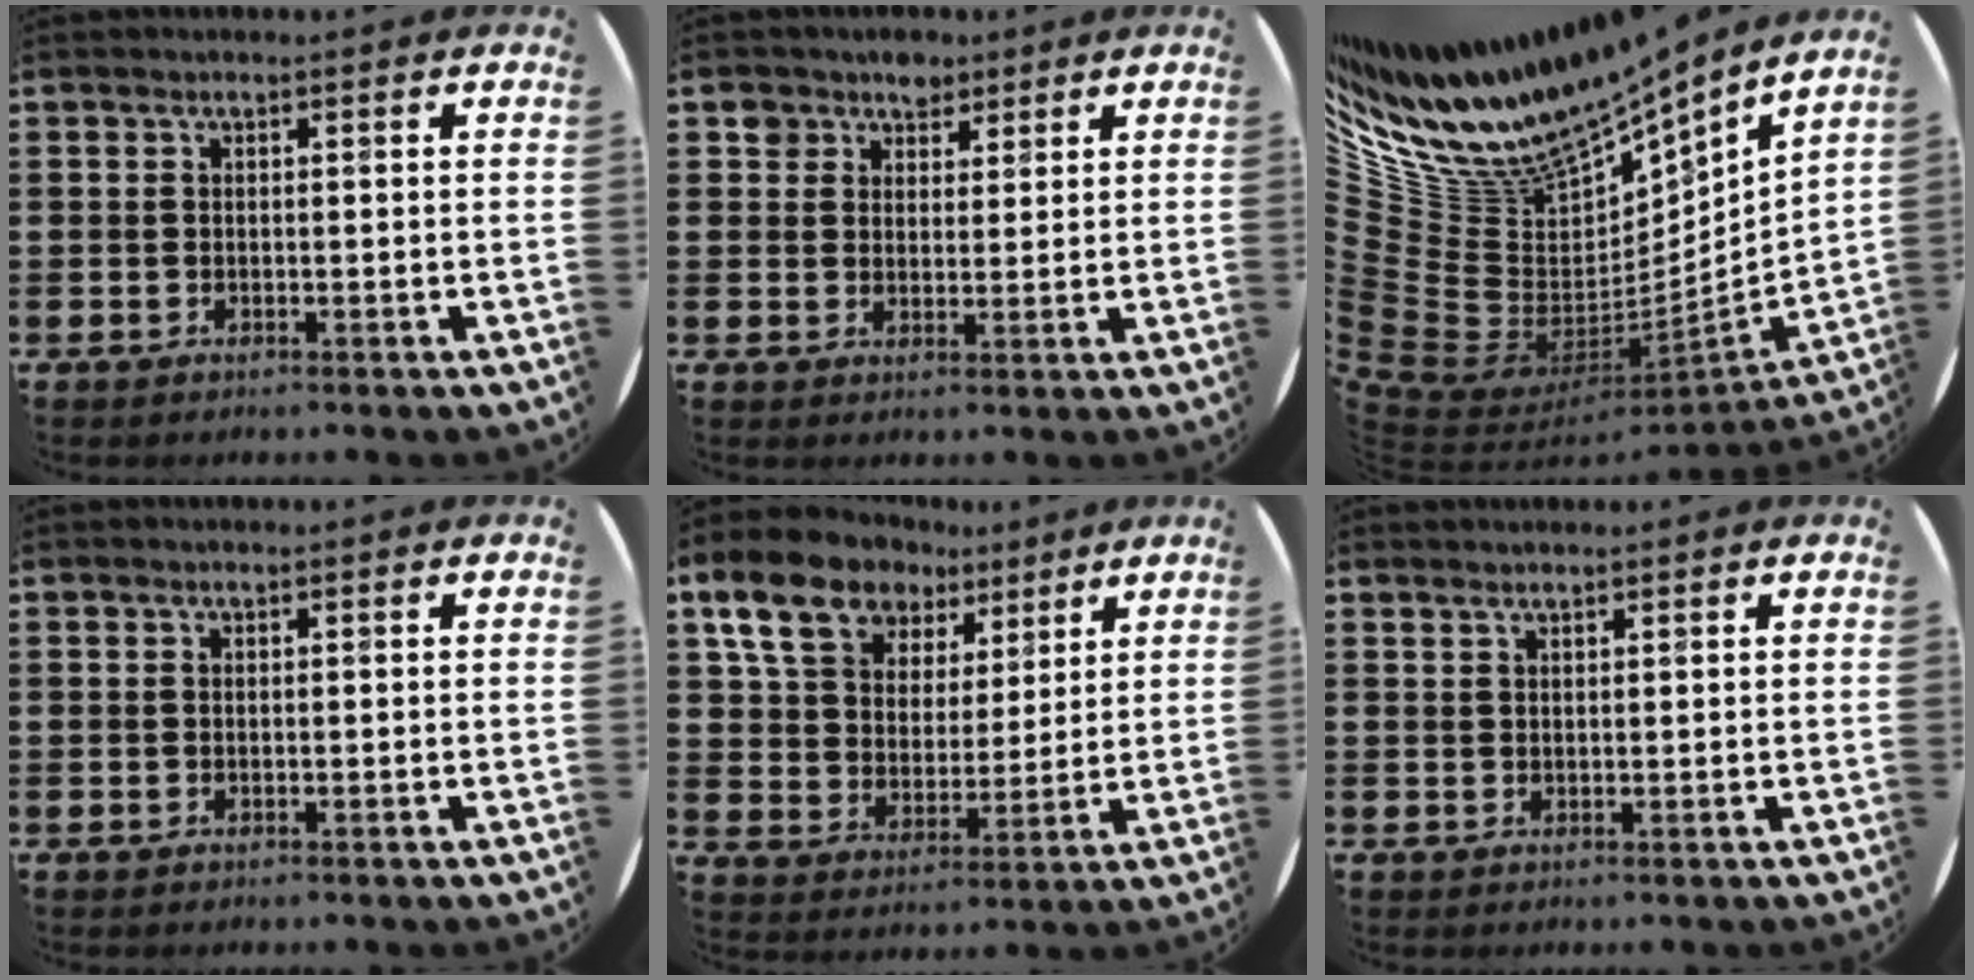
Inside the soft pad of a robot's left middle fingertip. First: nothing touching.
{"total": 4.0, "force": [2.9, 2.8, 0.3], "torque": [0.004, 0.002, 0.051]}
{"total": 13.7, "force": [11.6, 6.1, 4.2], "torque": [-0.157, -0.110, 0.205]}
{"total": 0.0}
{"total": 11.6, "force": [8.4, 6.9, 4.2], "torque": [-0.109, -0.016, 0.158]}
{"total": 1.0, "force": [1.0, 0.0, 0.0], "torque": [0.000, 0.000, 0.019]}